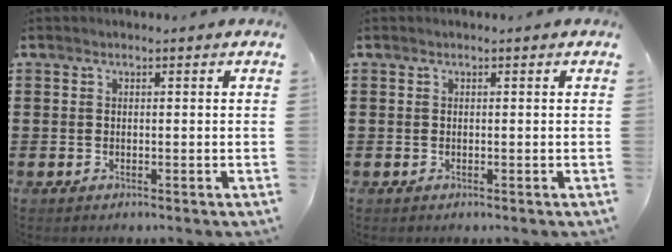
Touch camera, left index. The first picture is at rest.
{"total": 0.0}